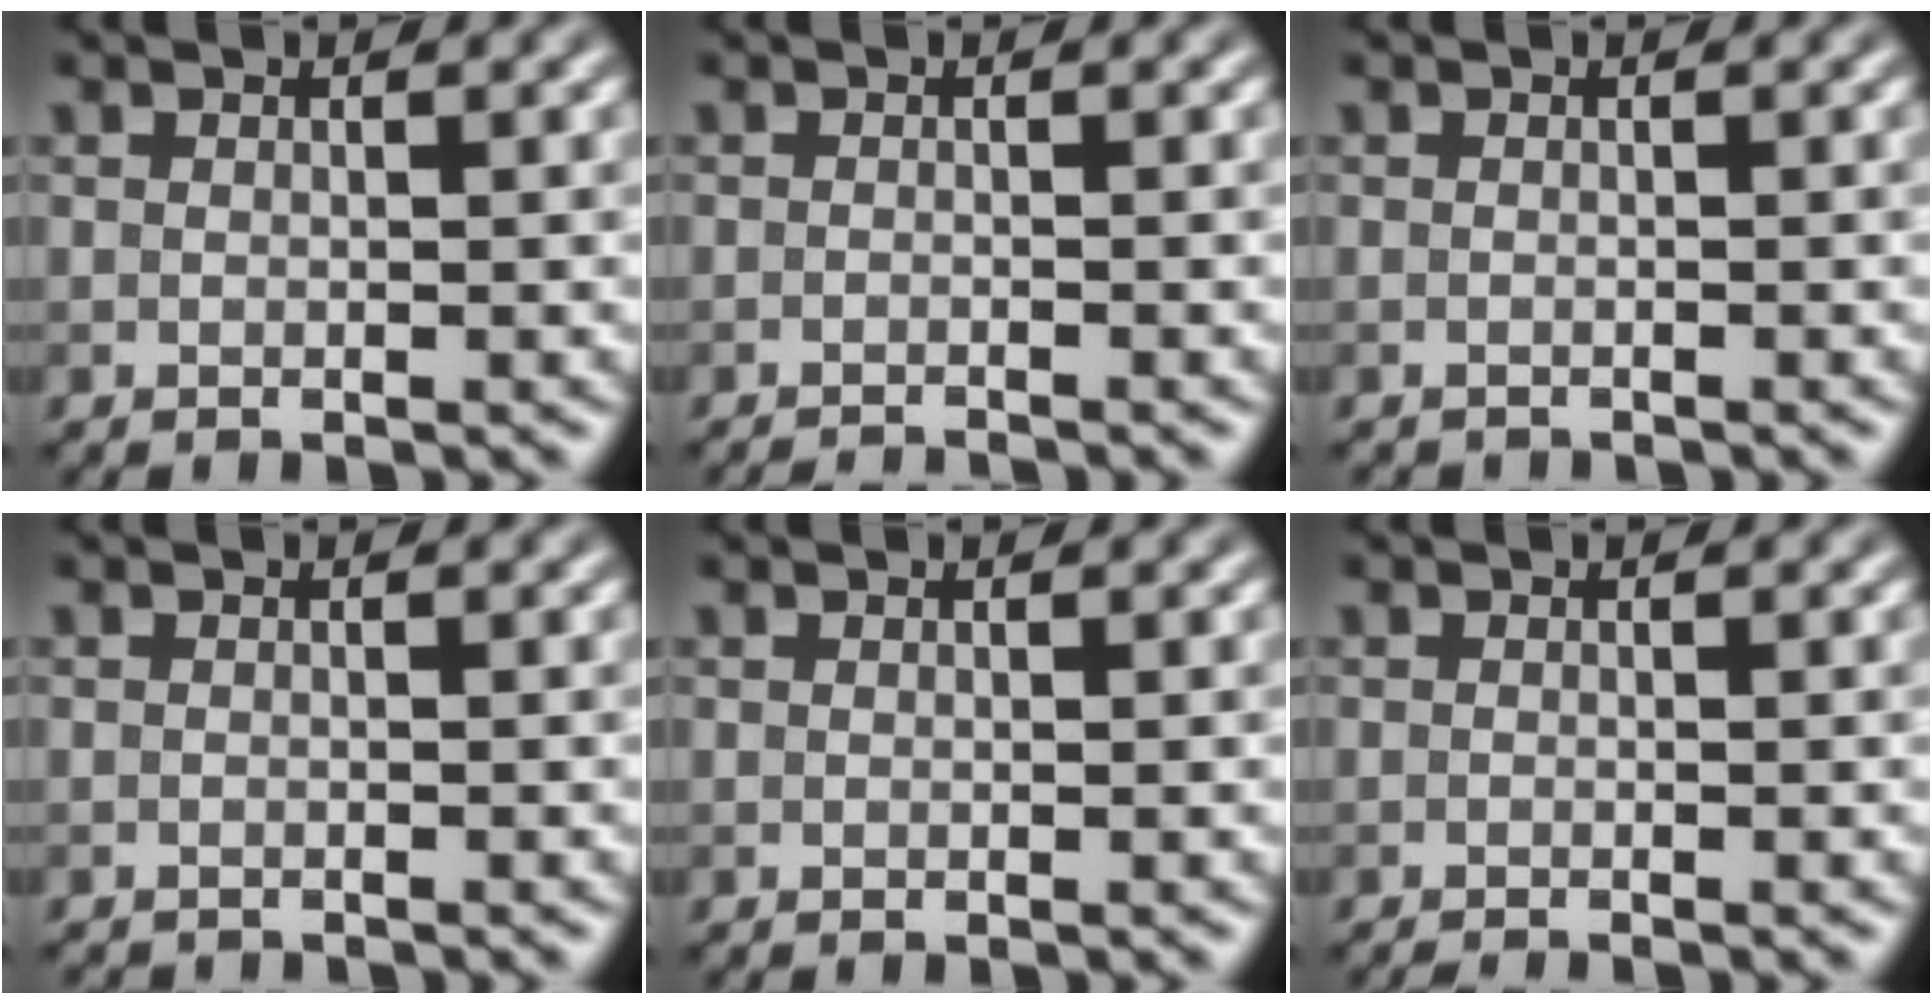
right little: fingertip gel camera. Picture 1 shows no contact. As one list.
[{"total": 2.0, "force": [-1.8, 0.3, 0.8], "torque": [-0.005, -0.004, -0.031]}, {"total": 0.8, "force": [-0.8, 0.0, -0.1], "torque": [0.004, -0.006, -0.016]}, {"total": 1.1, "force": [-1.1, 0.0, -0.1], "torque": [0.006, -0.008, -0.019]}, {"total": 0.0}, {"total": 0.9, "force": [-0.8, 0.1, 0.4], "torque": [0.001, -0.004, -0.016]}]